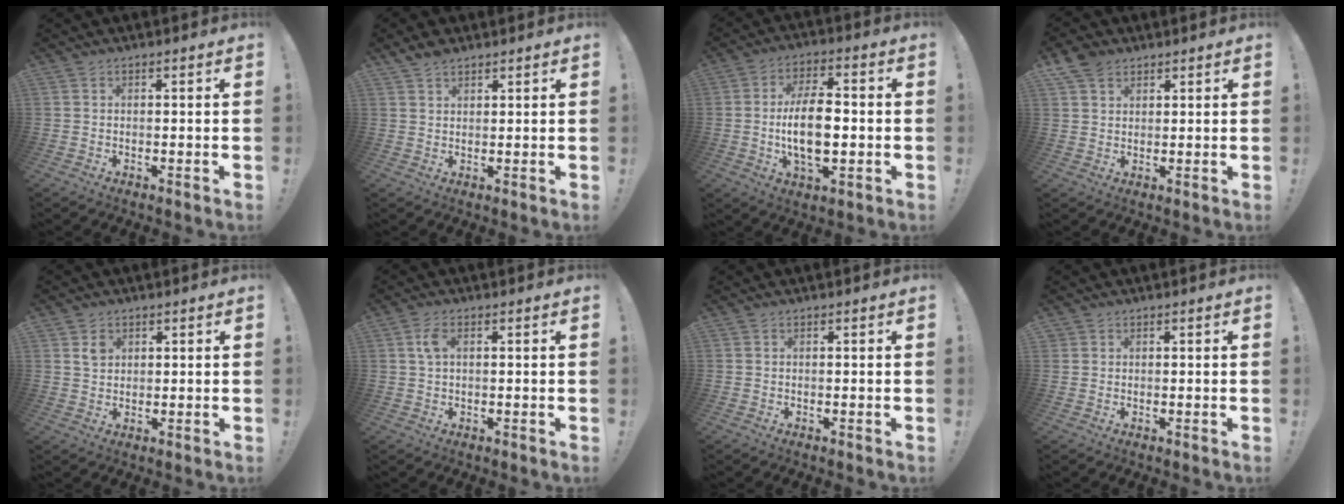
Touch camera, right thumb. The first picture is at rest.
{"total": 3.5, "force": [2.9, 1.5, 1.3], "torque": [-0.017, -0.017, 0.054]}
{"total": 13.5, "force": [-1.3, 6.7, 11.7], "torque": [-0.212, 0.000, -0.031]}
{"total": 5.7, "force": [3.7, 3.8, 2.0], "torque": [-0.033, -0.012, 0.071]}
{"total": 3.3, "force": [1.9, 2.6, 0.9], "torque": [-0.001, -0.011, 0.032]}
{"total": 3.8, "force": [0.9, 1.9, 3.2], "torque": [-0.049, 0.001, 0.013]}
{"total": 0.0}
{"total": 0.9, "force": [0.6, 0.7, 0.0], "torque": [-0.001, 0.000, 0.012]}